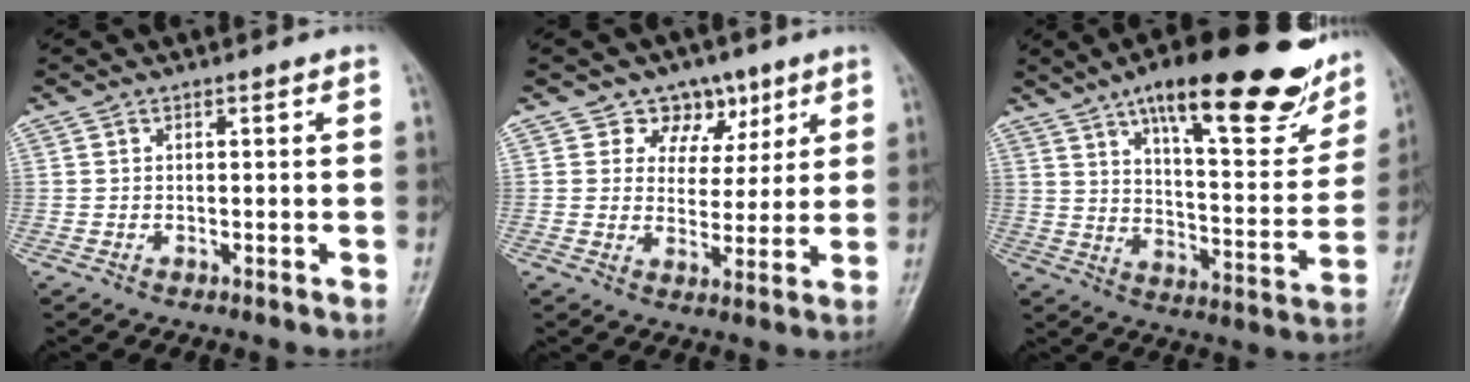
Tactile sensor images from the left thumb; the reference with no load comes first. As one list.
[{"total": 7.6, "force": [4.4, 6.0, 1.5], "torque": [0.019, -0.017, 0.069]}, {"total": 27.7, "force": [17.0, 8.5, 20.2], "torque": [-0.244, -0.048, 0.251]}]